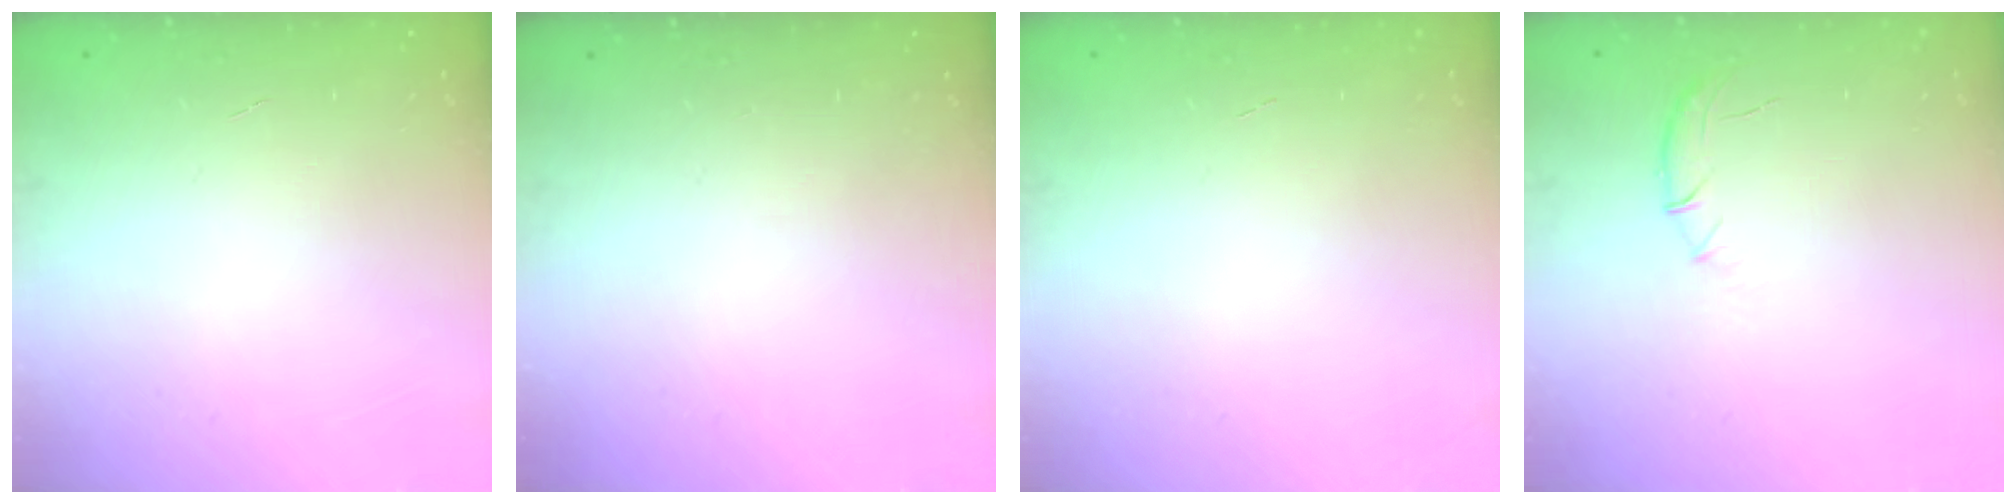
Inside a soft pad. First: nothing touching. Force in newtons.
{"total": 0.0}
{"total": 0.0}
{"total": 6.4, "press": 6.2, "slide": 1.7}